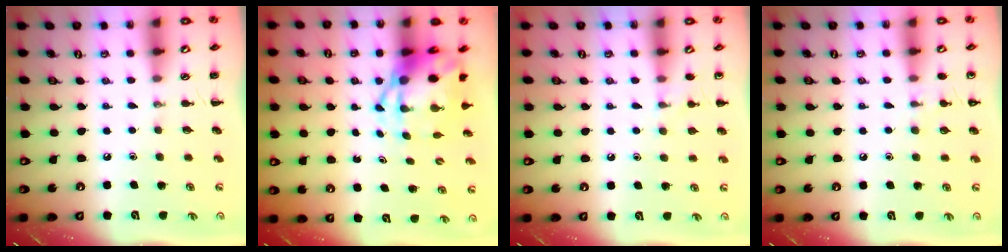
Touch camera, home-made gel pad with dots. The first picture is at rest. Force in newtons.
{"total": 6.6, "press": 6.3, "slide": 1.6}
{"total": 6.0, "press": 5.7, "slide": 1.8}
{"total": 6.8, "press": 6.4, "slide": 2.1}